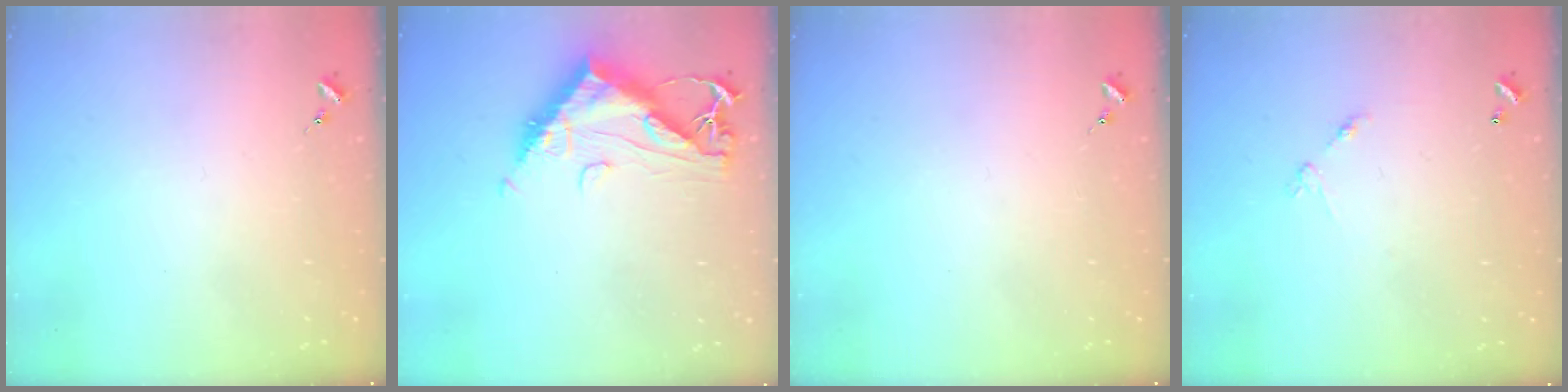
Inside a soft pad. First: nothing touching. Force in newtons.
{"total": 13.4, "press": 13.4, "slide": 1.2}
{"total": 0.0}
{"total": 5.9, "press": 5.9, "slide": 0.4}